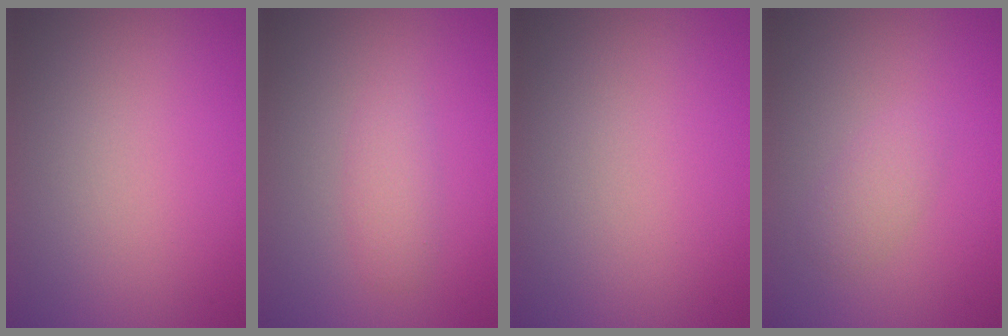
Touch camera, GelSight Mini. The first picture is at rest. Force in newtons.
{"total": 1.7, "press": 1.7, "slide": 0.1}
{"total": 0.0}
{"total": 1.5, "press": 1.5, "slide": 0.0}